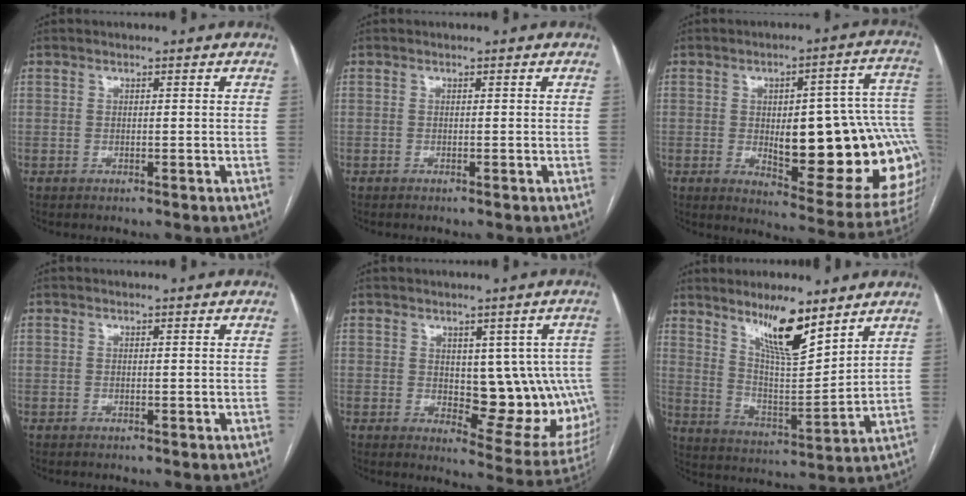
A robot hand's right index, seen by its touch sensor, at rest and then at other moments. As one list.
[{"total": 0.0}, {"total": 24.4, "force": [-2.4, 6.2, 23.5], "torque": [-0.212, 0.022, -0.009]}, {"total": 0.0}, {"total": 12.5, "force": [0.1, 6.1, 10.9], "torque": [-0.105, 0.002, 0.017]}, {"total": 10.9, "force": [7.5, 2.1, 7.7], "torque": [-0.137, -0.007, 0.137]}]